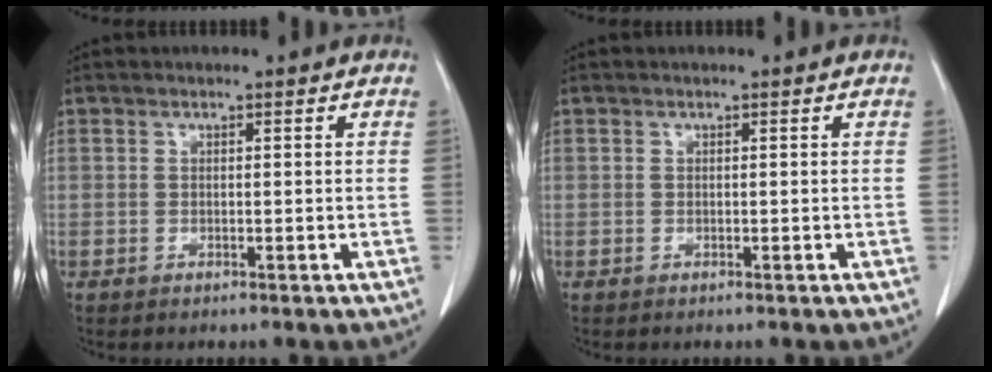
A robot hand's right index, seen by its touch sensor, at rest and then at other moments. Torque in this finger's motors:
{"motor_torque": [0.00, 0.00, 0.00, 0.00]}